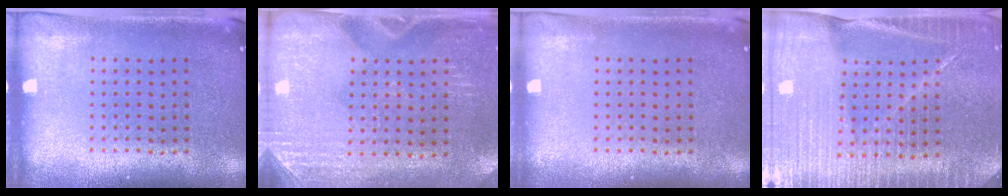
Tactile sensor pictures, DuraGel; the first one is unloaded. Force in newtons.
{"total": 2.8, "press": 2.5, "slide": 1.3}
{"total": 0.0}
{"total": 4.8, "press": 4.4, "slide": 1.9}